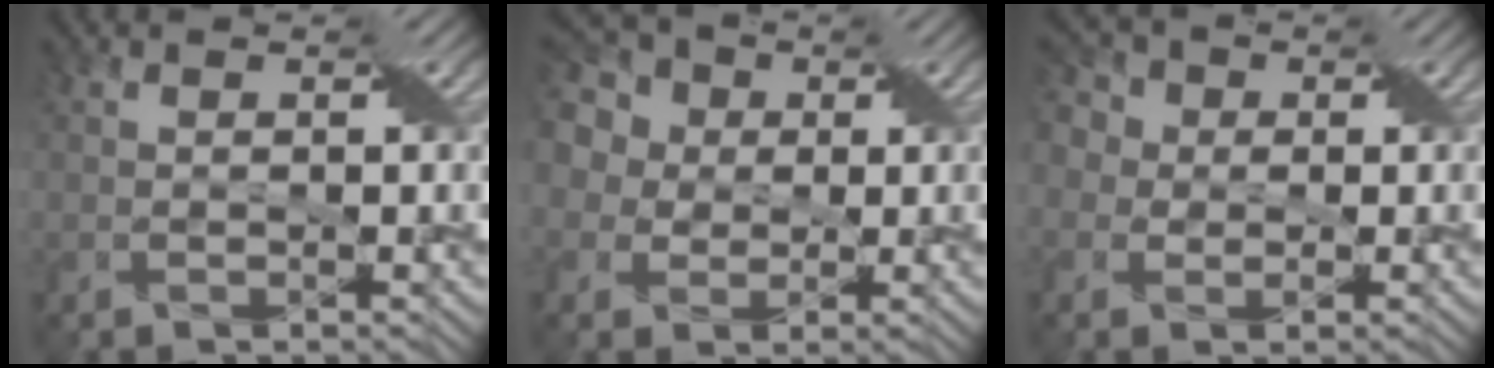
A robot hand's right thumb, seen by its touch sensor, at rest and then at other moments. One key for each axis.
{"total": 11.0, "fx": 3.1, "fy": 9.3, "fz": 5.0, "tx": -0.171, "ty": 0.035, "tz": 0.036}
{"total": 5.9, "fx": 0.9, "fy": 5.0, "fz": 2.9, "tx": -0.088, "ty": 0.019, "tz": -0.010}